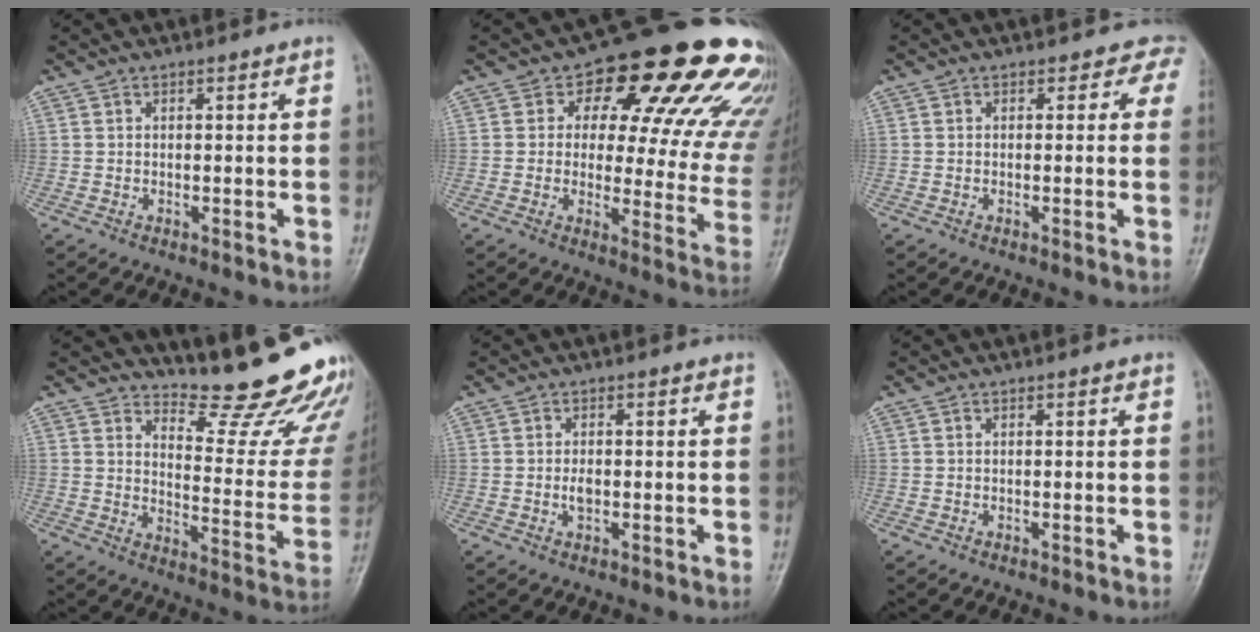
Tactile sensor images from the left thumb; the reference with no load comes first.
{"total": 23.1, "force": [12.6, 10.7, 16.1], "torque": [-0.164, -0.027, 0.147]}
{"total": 2.6, "force": [1.4, 2.1, 0.6], "torque": [0.021, -0.004, -0.010]}
{"total": 18.9, "force": [16.4, 3.8, 8.6], "torque": [-0.077, -0.164, 0.207]}
{"total": 1.8, "force": [-0.2, 1.1, 1.5], "torque": [-0.024, 0.000, -0.006]}
{"total": 0.0}